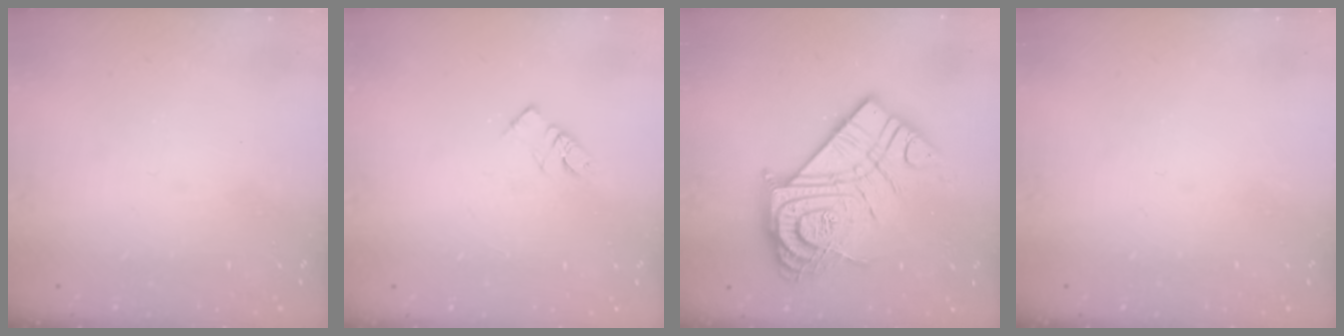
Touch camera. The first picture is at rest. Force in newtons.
{"total": 4.0, "press": 4.0, "slide": 0.4}
{"total": 24.3, "press": 24.1, "slide": 2.4}
{"total": 0.0}